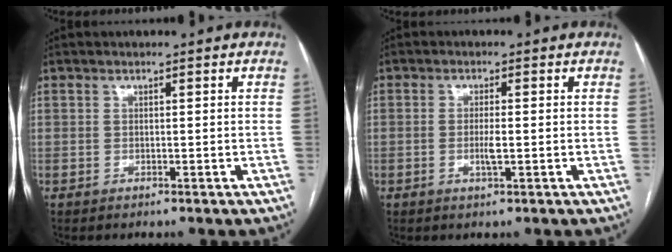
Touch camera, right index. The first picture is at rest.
{"total": 2.5, "force": [-0.5, 0.3, 2.4], "torque": [-0.050, -0.004, -0.008]}